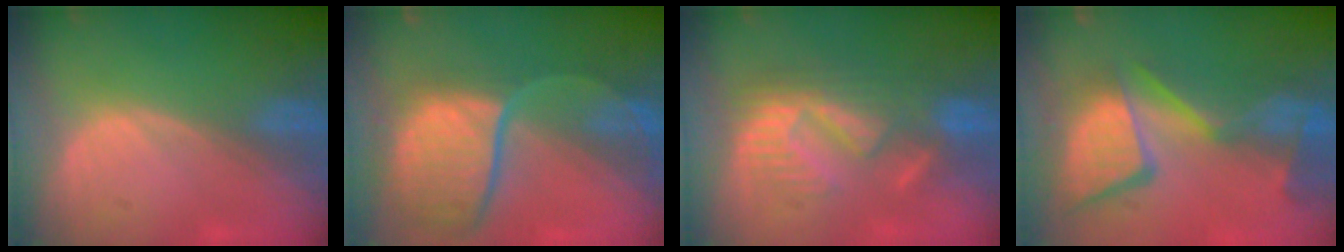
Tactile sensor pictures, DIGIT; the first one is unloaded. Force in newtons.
{"total": 12.1, "press": 9.8, "slide": 7.1}
{"total": 8.6, "press": 8.5, "slide": 1.4}
{"total": 13.5, "press": 11.2, "slide": 7.6}